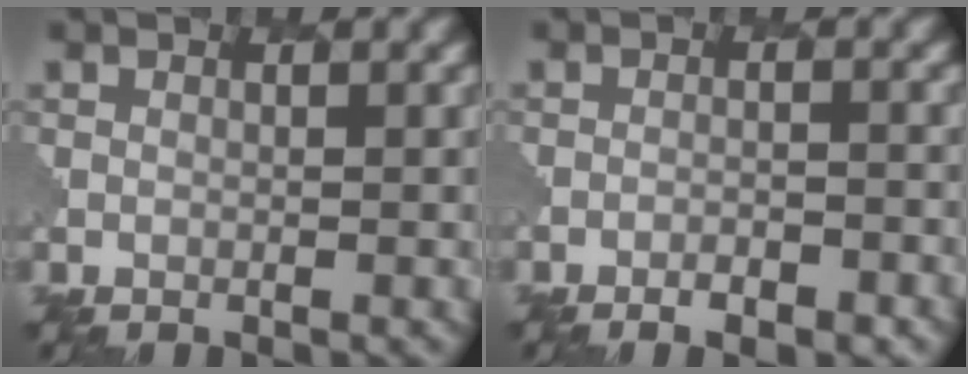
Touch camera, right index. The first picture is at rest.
{"total": 3.1, "force": [-2.4, 0.9, 1.8], "torque": [-0.034, 0.005, -0.033]}